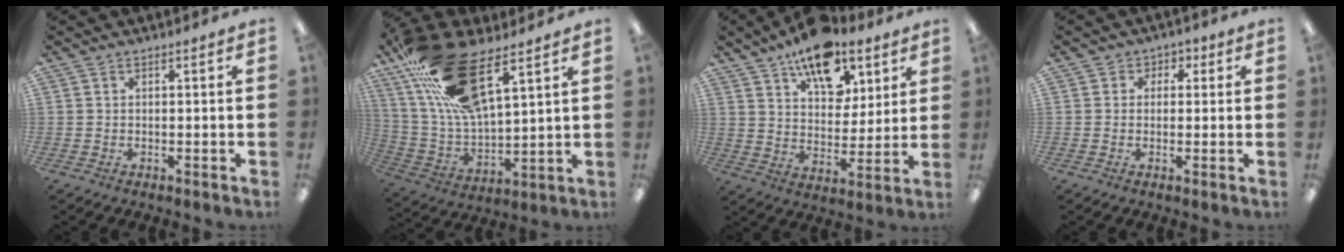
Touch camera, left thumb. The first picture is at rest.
{"total": 22.4, "force": [13.7, 8.1, 15.7], "torque": [-0.316, -0.053, 0.240]}
{"total": 15.9, "force": [10.7, 8.6, 8.0], "torque": [-0.117, -0.054, 0.189]}
{"total": 2.7, "force": [-0.1, 2.6, 0.8], "torque": [-0.007, 0.009, -0.004]}